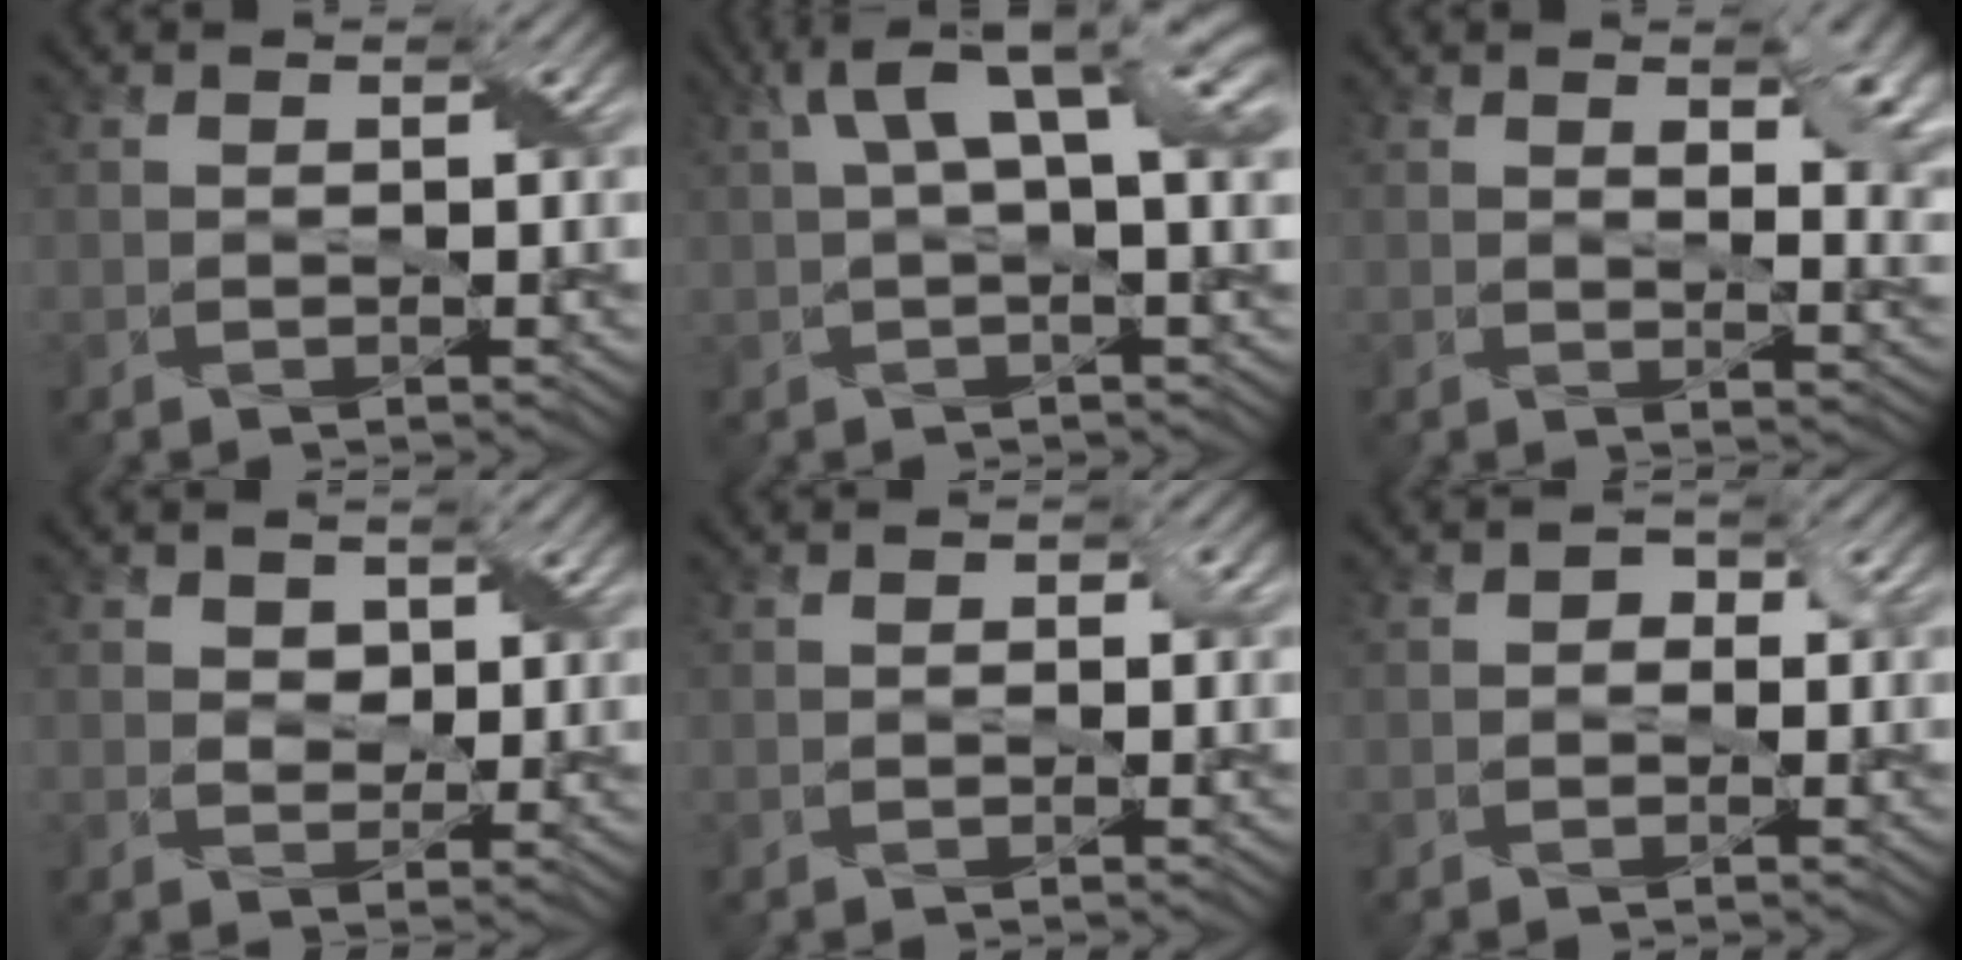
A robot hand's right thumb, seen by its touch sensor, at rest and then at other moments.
{"total": 9.9, "force": [3.2, 2.9, 8.9], "torque": [-0.164, 0.022, 0.054]}
{"total": 7.9, "force": [3.2, 3.7, 6.2], "torque": [-0.084, -0.013, 0.061]}
{"total": 2.7, "force": [1.4, 1.9, 1.2], "torque": [-0.034, -0.002, 0.018]}
{"total": 0.7, "force": [-0.1, 0.7, 0.2], "torque": [-0.003, -0.004, -0.005]}
{"total": 1.4, "force": [-0.2, 1.3, 0.5], "torque": [-0.005, 0.000, -0.008]}